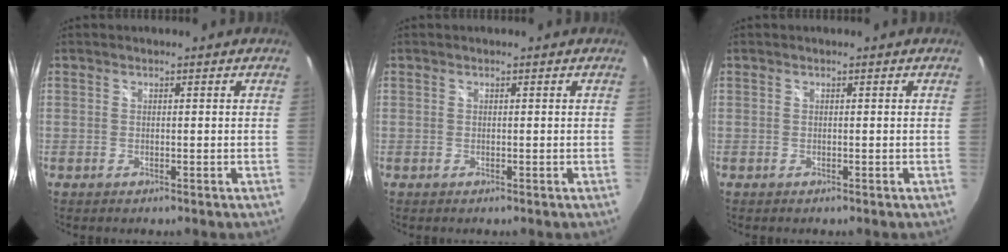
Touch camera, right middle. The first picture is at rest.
{"total": 0.0}
{"total": 0.0}